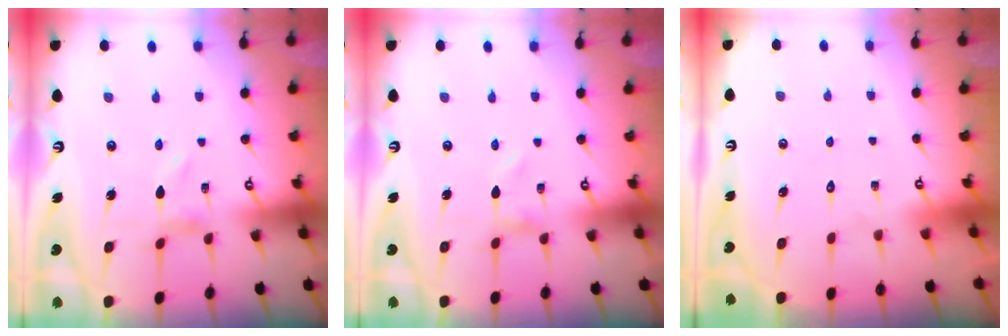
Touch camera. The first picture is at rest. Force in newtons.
{"total": 0.0}
{"total": 1.7, "press": 1.7, "slide": 0.1}